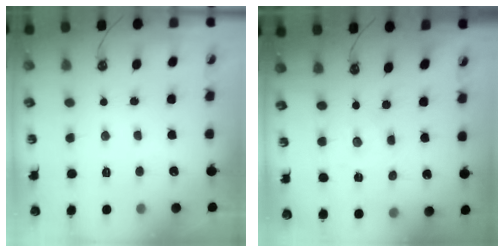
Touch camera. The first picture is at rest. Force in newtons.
{"total": 0.0}